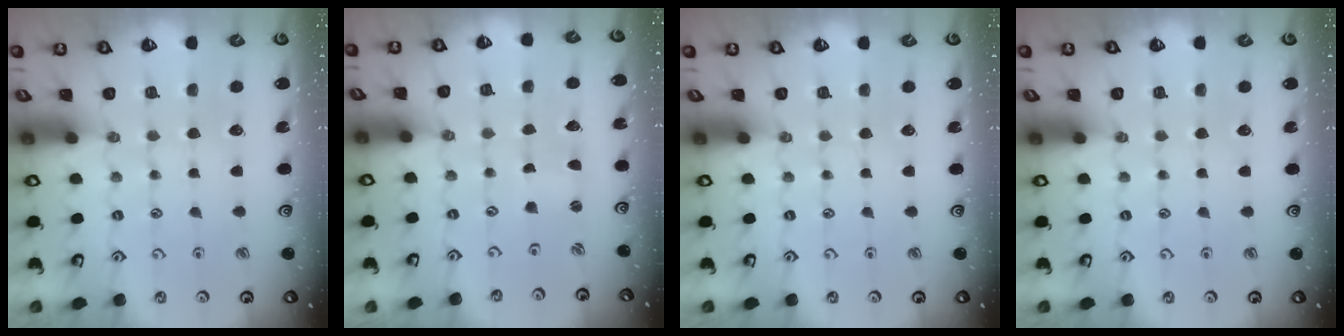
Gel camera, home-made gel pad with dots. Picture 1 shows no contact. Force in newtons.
{"total": 0.0}
{"total": 0.0}
{"total": 0.0}